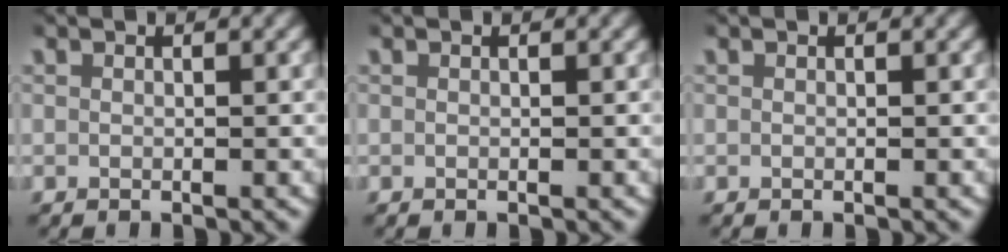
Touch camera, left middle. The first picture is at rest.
{"total": 0.0}
{"total": 0.0}